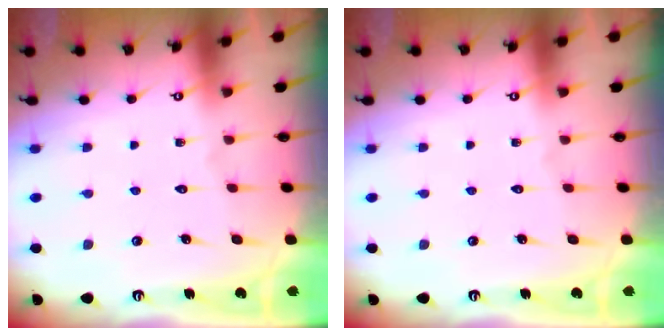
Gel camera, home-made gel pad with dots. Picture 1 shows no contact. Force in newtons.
{"total": 0.0}